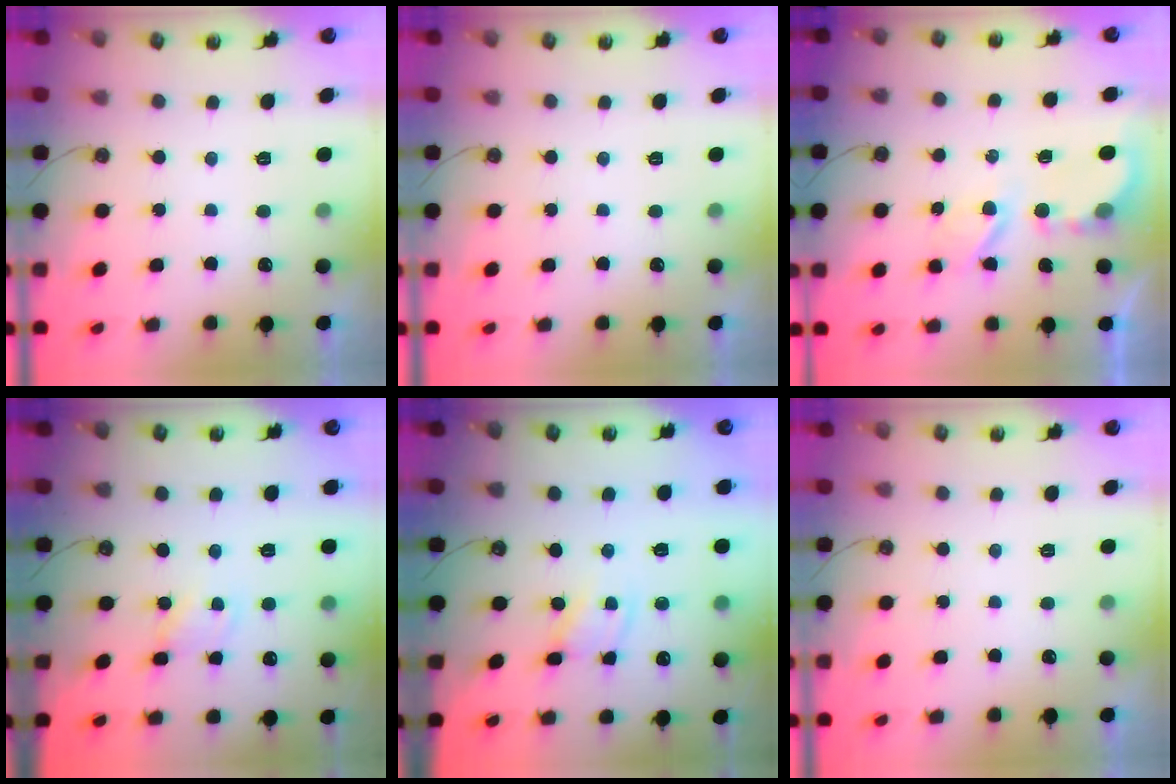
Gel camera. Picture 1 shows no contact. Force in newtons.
{"total": 0.0}
{"total": 5.3, "press": 5.3, "slide": 0.4}
{"total": 1.8, "press": 1.8, "slide": 0.2}
{"total": 2.6, "press": 2.6, "slide": 0.2}
{"total": 0.0}